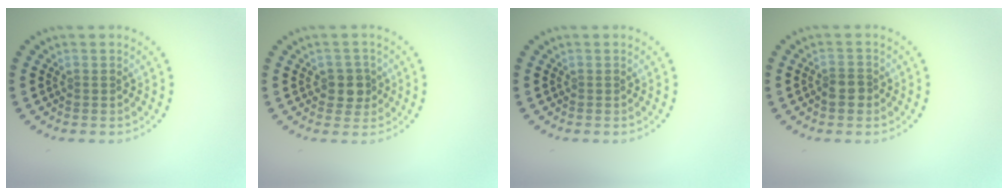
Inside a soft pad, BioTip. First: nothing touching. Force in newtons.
{"total": 2.3, "press": 2.1, "slide": 0.8}
{"total": 0.0}
{"total": 1.8, "press": 1.6, "slide": 0.7}